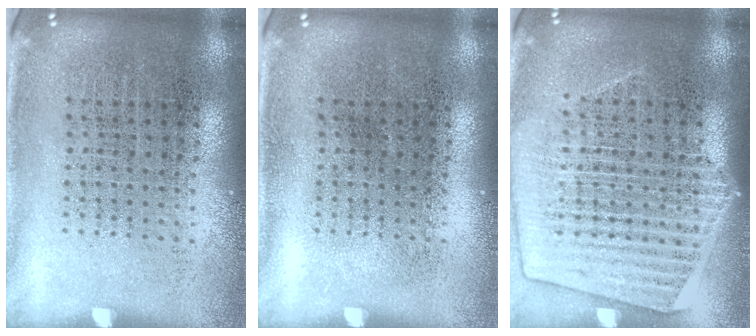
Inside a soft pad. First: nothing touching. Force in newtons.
{"total": 0.0}
{"total": 1.6, "press": 1.4, "slide": 0.7}